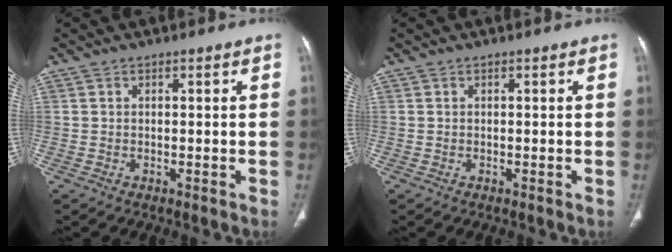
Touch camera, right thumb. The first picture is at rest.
{"total": 0.0}